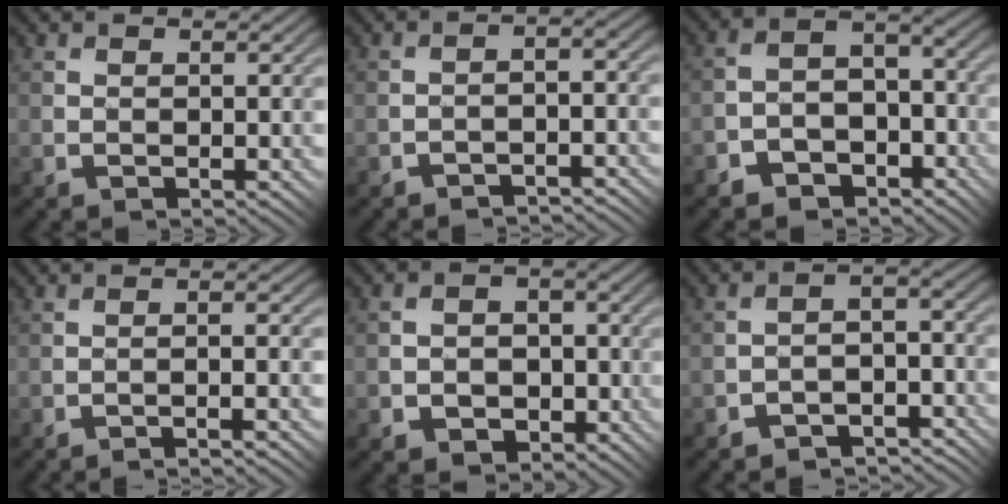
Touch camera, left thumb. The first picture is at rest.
{"total": 2.3, "force": [-2.1, 0.3, 0.8], "torque": [-0.010, 0.013, -0.041]}
{"total": 6.9, "force": [-4.5, 4.4, 2.9], "torque": [-0.050, -0.011, -0.085]}
{"total": 3.8, "force": [-2.2, -0.2, 3.0], "torque": [-0.041, 0.013, -0.041]}
{"total": 4.7, "force": [-1.8, 3.8, 2.0], "torque": [-0.031, -0.007, -0.040]}
{"total": 5.2, "force": [-4.1, 2.3, 2.1], "torque": [-0.018, -0.007, -0.078]}